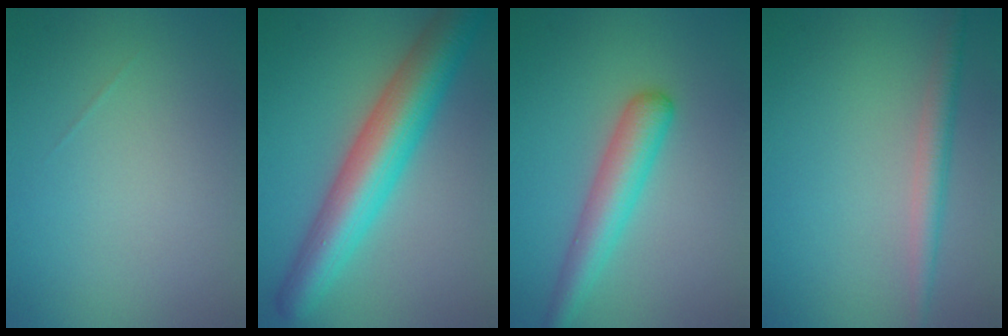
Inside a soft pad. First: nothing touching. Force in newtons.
{"total": 8.6, "press": 8.6, "slide": 0.1}
{"total": 4.1, "press": 4.1, "slide": 0.1}
{"total": 2.4, "press": 2.4, "slide": 0.1}